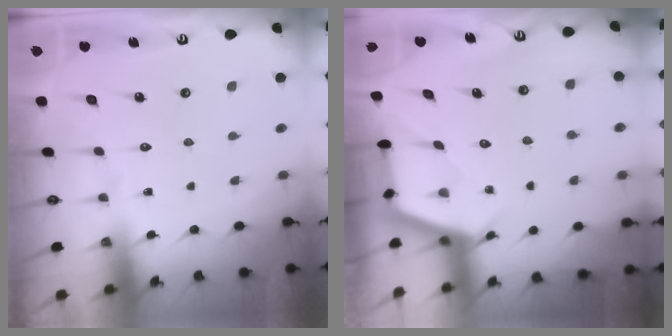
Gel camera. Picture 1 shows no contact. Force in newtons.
{"total": 2.6, "press": 2.5, "slide": 0.4}